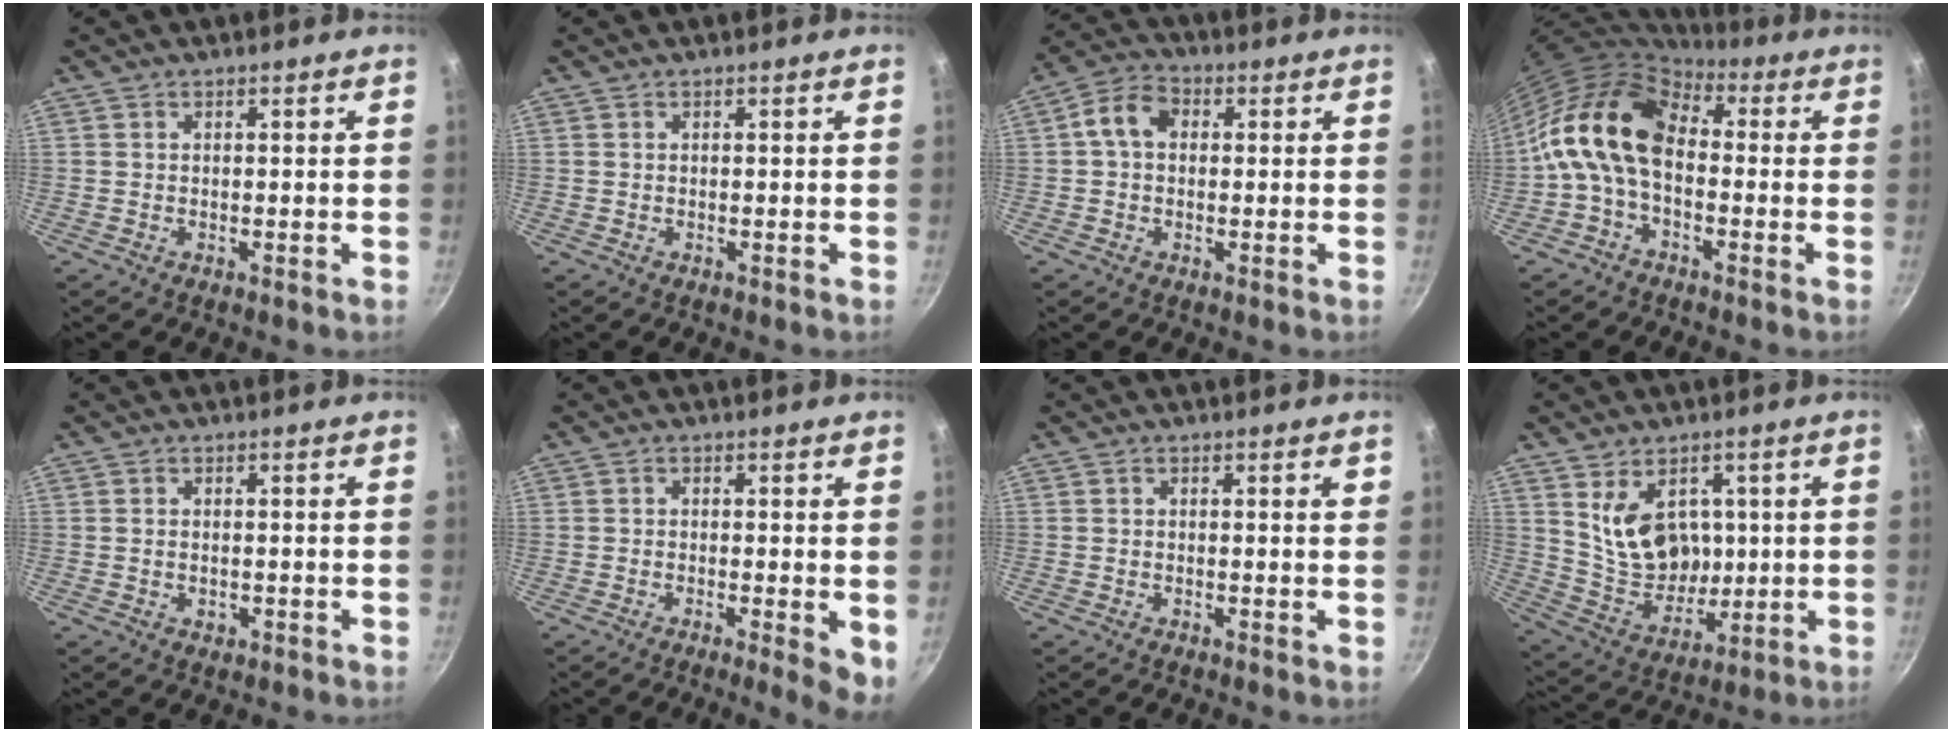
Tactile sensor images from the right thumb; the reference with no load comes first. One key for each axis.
{"total": 0.0}
{"total": 6.7, "fx": 1.0, "fy": 4.8, "fz": 4.6, "tx": -0.078, "ty": 0.022, "tz": 0.003}
{"total": 13.2, "fx": -0.3, "fy": 8.6, "fz": 10.0, "tx": -0.162, "ty": 0.033, "tz": -0.030}
{"total": 1.3, "fx": -0.2, "fy": 0.9, "fz": 0.9, "tx": -0.013, "ty": 0.000, "tz": -0.003}
{"total": 4.7, "fx": -1.0, "fy": 1.2, "fz": 4.4, "tx": -0.052, "ty": -0.005, "tz": -0.012}
{"total": 1.0, "fx": 0.4, "fy": 0.3, "fz": 0.9, "tx": -0.011, "ty": 0.000, "tz": 0.003}
{"total": 12.8, "fx": 3.4, "fy": 9.3, "fz": 8.1, "tx": -0.104, "ty": -0.036, "tz": 0.083}